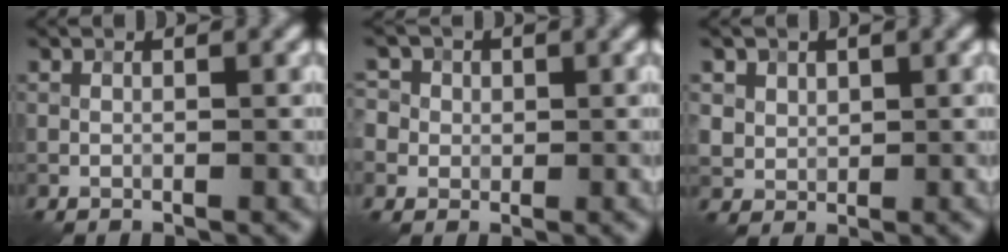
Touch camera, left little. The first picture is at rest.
{"total": 5.8, "force": [1.8, 5.1, 2.0], "torque": [-0.033, 0.034, 0.000]}
{"total": 3.0, "force": [1.6, 2.4, 1.0], "torque": [-0.033, -0.005, 0.044]}